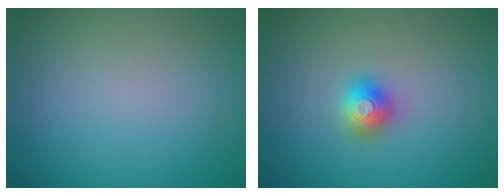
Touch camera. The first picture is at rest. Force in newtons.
{"total": 2.0, "press": 2.0, "slide": 0.1}